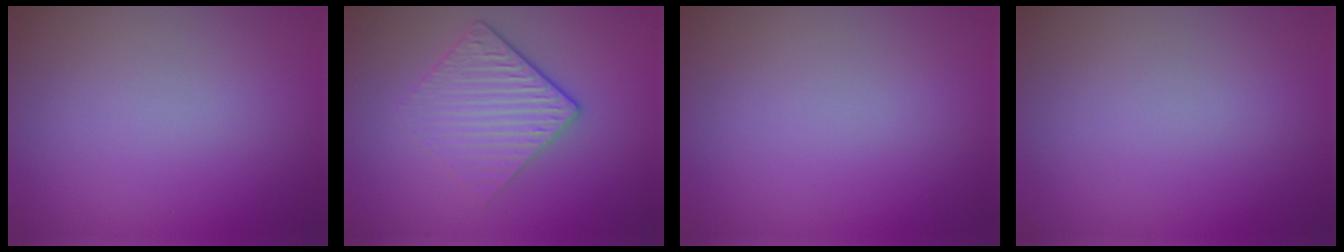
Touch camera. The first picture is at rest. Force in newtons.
{"total": 4.4, "press": 2.9, "slide": 3.4}
{"total": 0.0}
{"total": 0.0}